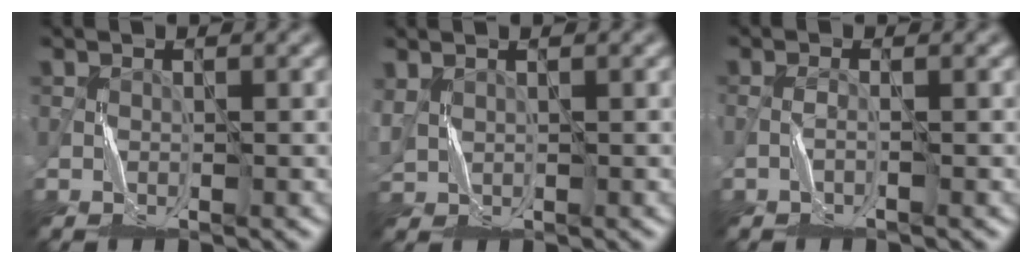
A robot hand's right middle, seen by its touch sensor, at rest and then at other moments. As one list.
[{"total": 1.7, "force": [1.0, 1.1, 1.0], "torque": [-0.033, 0.005, 0.024]}, {"total": 0.7, "force": [-0.7, -0.2, 0.0], "torque": [-0.003, 0.006, -0.015]}]